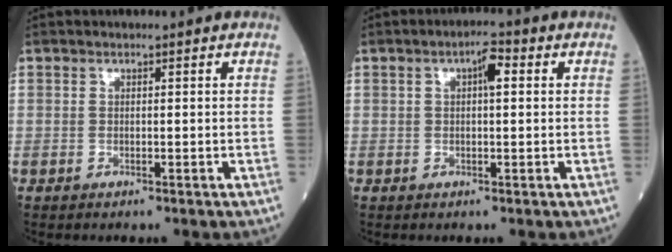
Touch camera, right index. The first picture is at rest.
{"total": 3.3, "force": [0.8, 0.9, 3.1], "torque": [-0.050, 0.014, 0.010]}